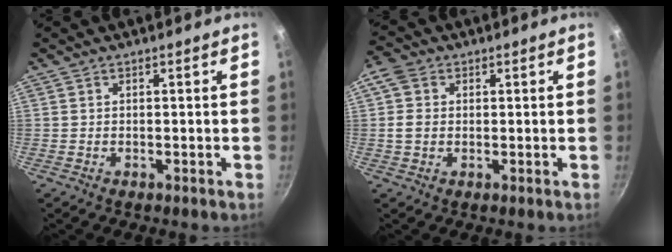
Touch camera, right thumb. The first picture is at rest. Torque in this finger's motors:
{"motor_torque": [-0.73, 2.28, 0.52, -0.37, 0.26]}